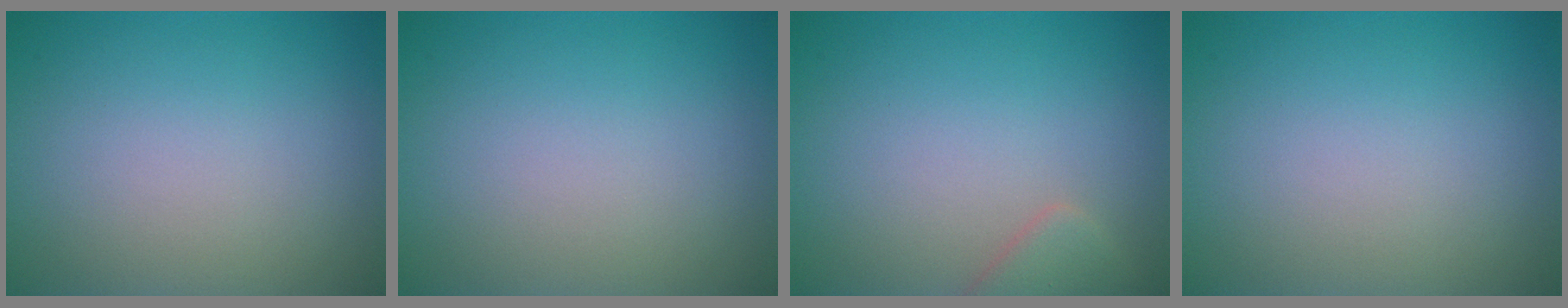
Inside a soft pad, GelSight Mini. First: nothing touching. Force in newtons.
{"total": 0.0}
{"total": 2.0, "press": 2.0, "slide": 0.2}
{"total": 0.0}